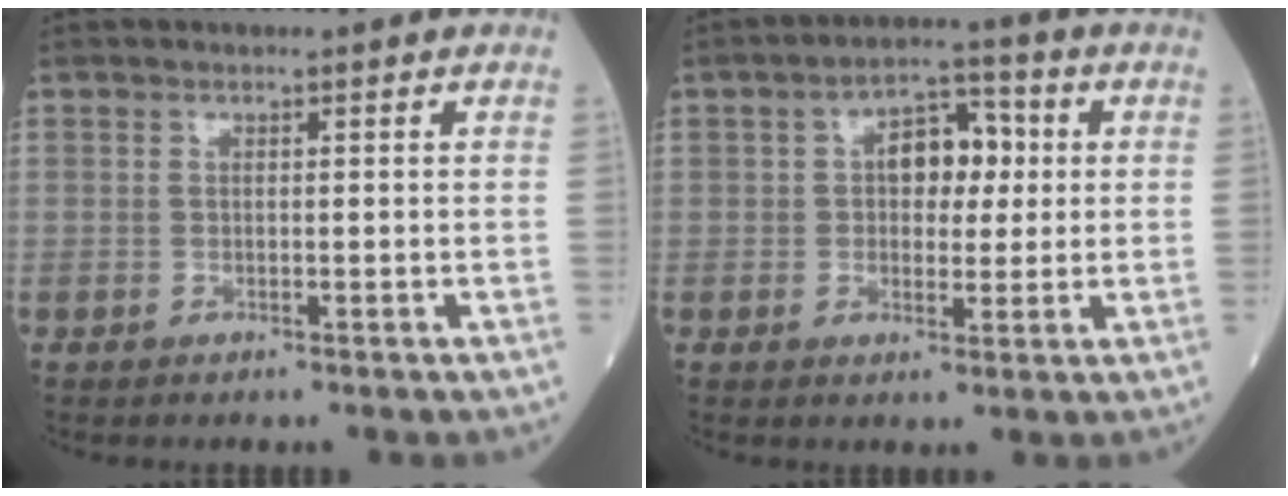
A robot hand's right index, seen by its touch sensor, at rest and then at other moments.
{"total": 7.0, "force": [1.1, 4.0, 5.7], "torque": [-0.083, 0.025, 0.015]}